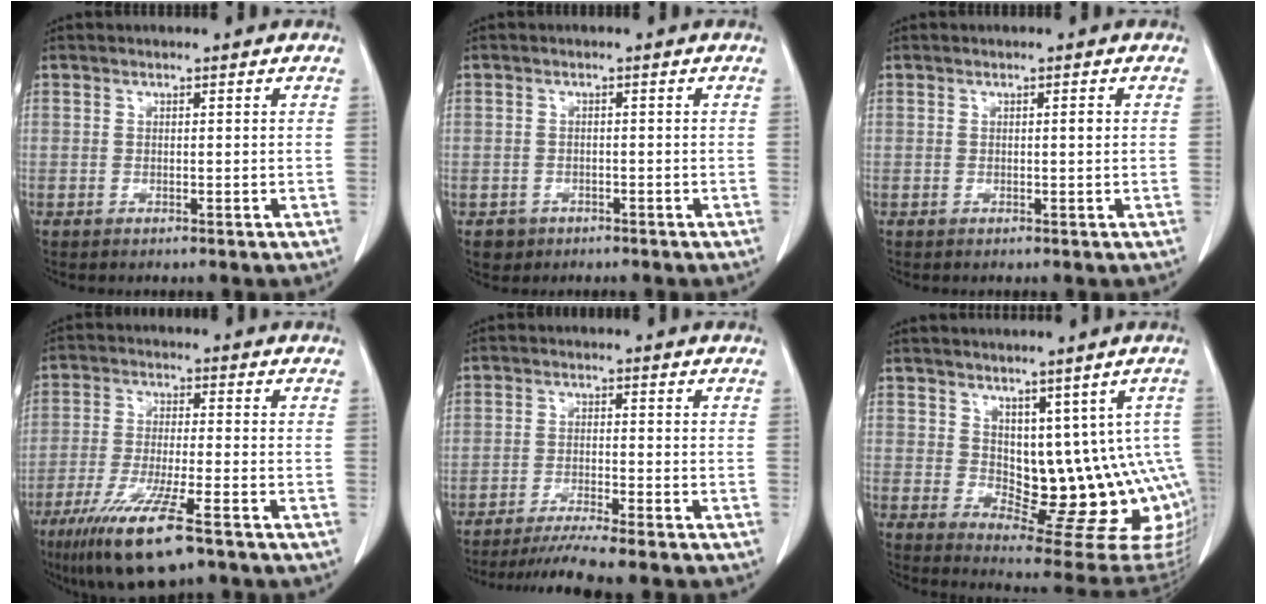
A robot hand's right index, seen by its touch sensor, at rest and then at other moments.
{"total": 2.2, "force": [-1.2, 1.9, 0.0], "torque": [-0.002, 0.008, -0.016]}
{"total": 0.7, "force": [0.1, 0.1, 0.7], "torque": [-0.011, 0.000, 0.001]}
{"total": 11.9, "force": [-7.5, 1.1, 9.2], "torque": [-0.171, -0.034, -0.126]}
{"total": 8.9, "force": [-7.9, -1.3, 4.0], "torque": [-0.046, -0.024, -0.125]}
{"total": 14.2, "force": [1.2, 7.2, 12.1], "torque": [-0.134, 0.001, 0.036]}